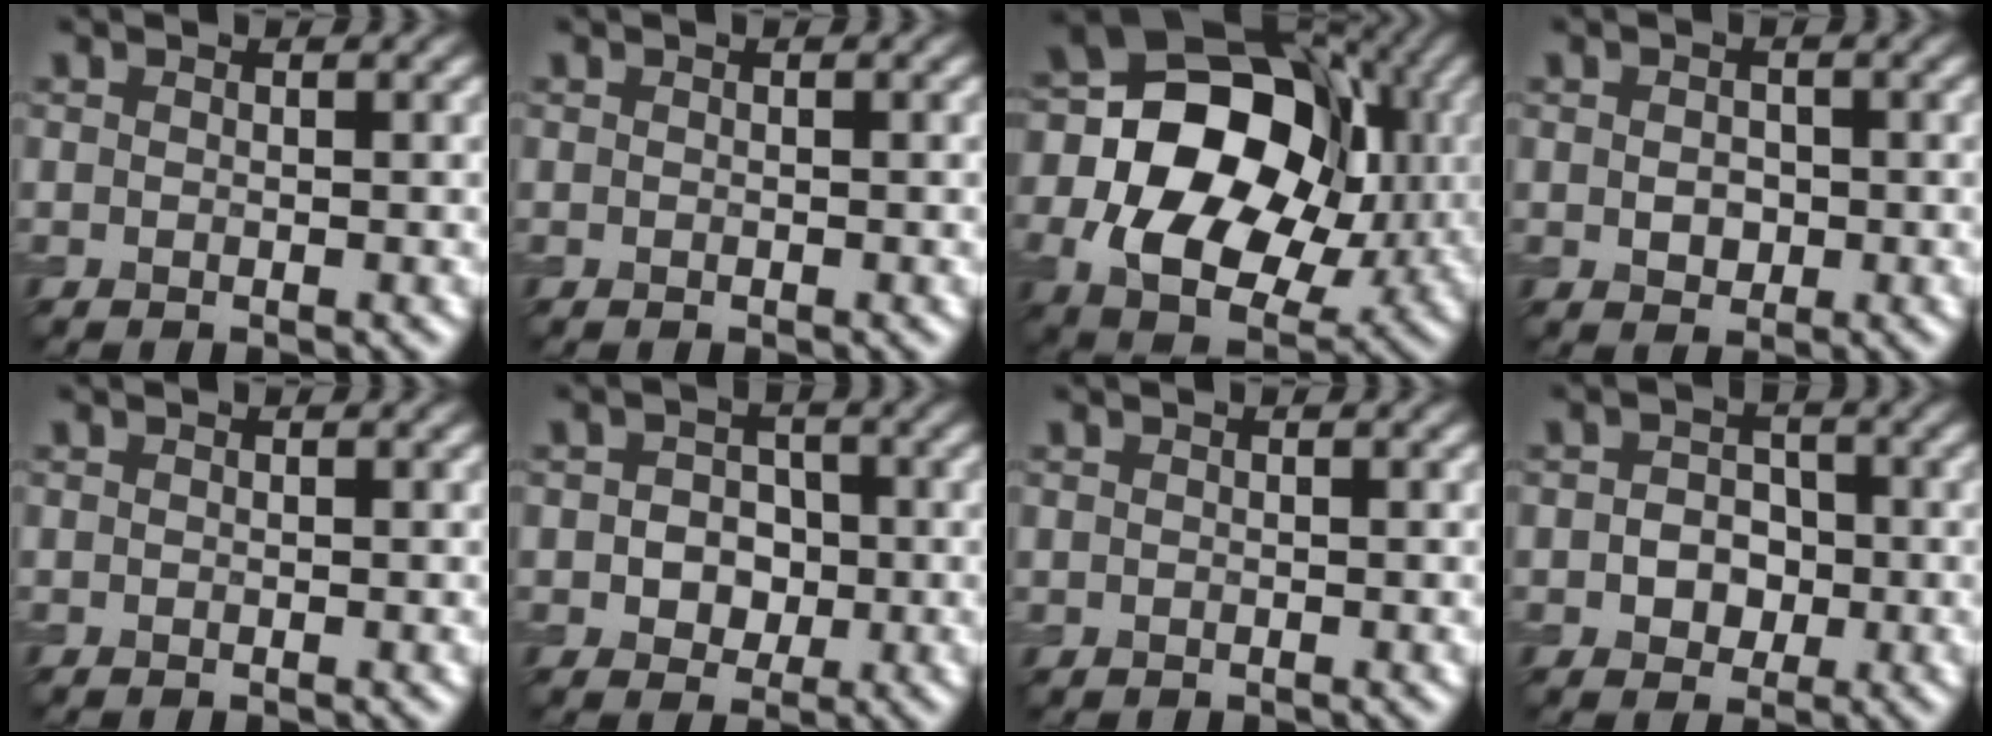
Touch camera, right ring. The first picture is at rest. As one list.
[{"total": 0.0}, {"total": 16.3, "force": [-0.7, 12.3, 10.6], "torque": [-0.168, -0.009, -0.009]}, {"total": 1.8, "force": [-0.1, 1.4, 1.1], "torque": [-0.021, -0.002, -0.003]}, {"total": 0.0}, {"total": 3.2, "force": [-0.4, 2.7, 1.6], "torque": [-0.009, -0.003, -0.016]}, {"total": 0.0}, {"total": 2.9, "force": [-0.6, 2.4, 1.6], "torque": [-0.015, -0.002, -0.019]}]